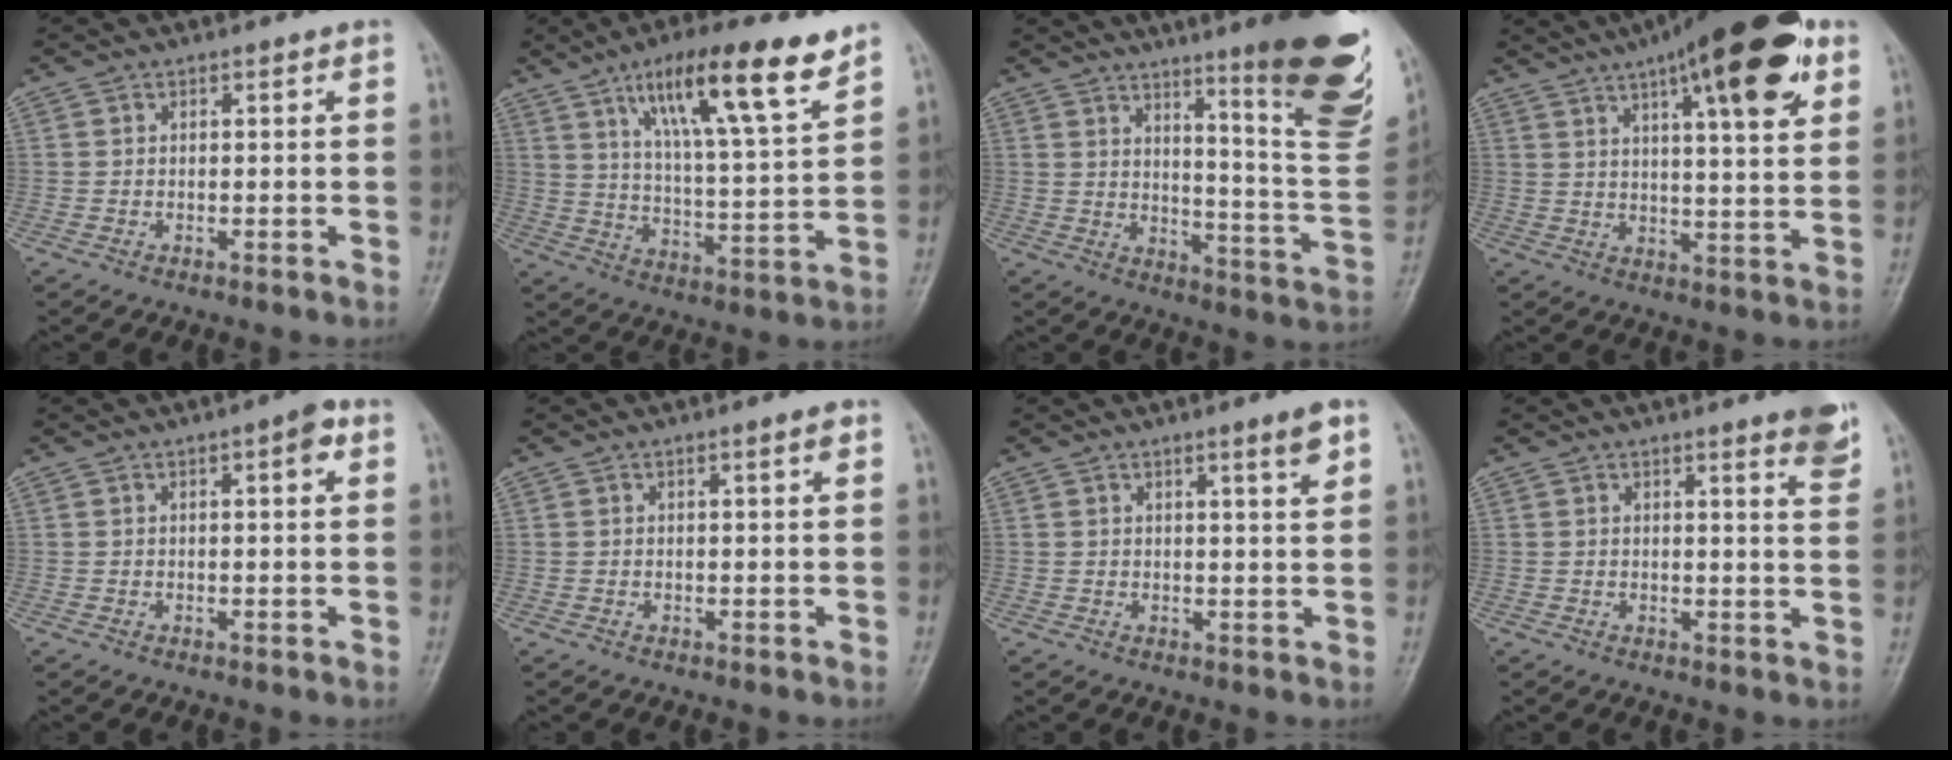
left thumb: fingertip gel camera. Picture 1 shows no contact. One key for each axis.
{"total": 17.5, "fx": 10.6, "fy": 3.4, "fz": 13.6, "tx": -0.208, "ty": -0.044, "tz": 0.182}
{"total": 23.0, "fx": 13.1, "fy": 3.4, "fz": 18.5, "tx": -0.216, "ty": -0.077, "tz": 0.184}
{"total": 20.8, "fx": 11.1, "fy": 5.4, "fz": 16.8, "tx": -0.230, "ty": -0.021, "tz": 0.160}
{"total": 3.1, "fx": 1.3, "fy": 0.8, "fz": 2.7, "tx": -0.034, "ty": 0.000, "tz": 0.015}
{"total": 1.4, "fx": 0.8, "fy": 0.1, "fz": 1.2, "tx": -0.018, "ty": -0.003, "tz": 0.012}
{"total": 3.8, "fx": 2.3, "fy": 0.1, "fz": 3.0, "tx": -0.042, "ty": -0.018, "tz": 0.036}
{"total": 5.5, "fx": 3.8, "fy": 0.6, "fz": 3.9, "tx": -0.038, "ty": -0.024, "tz": 0.042}